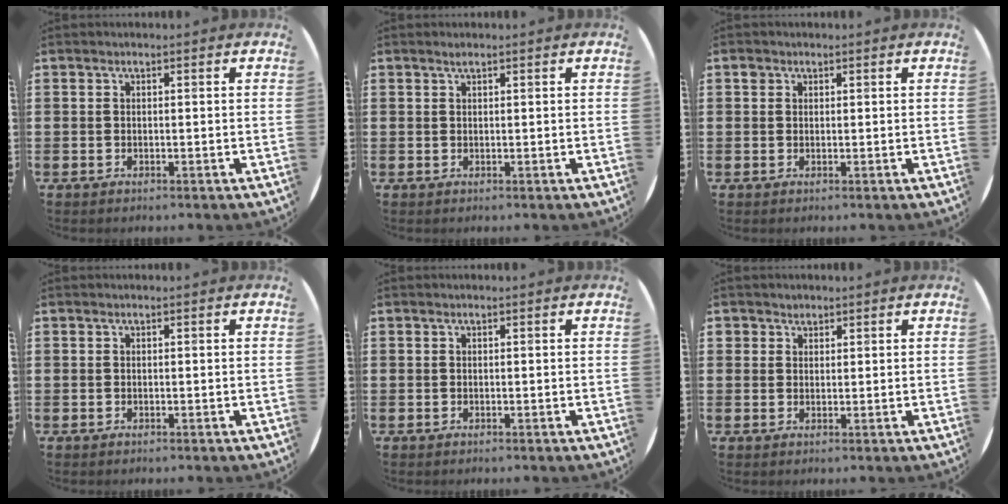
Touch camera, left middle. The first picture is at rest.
{"total": 0.5, "force": [0.5, 0.0, 0.2], "torque": [-0.004, 0.001, 0.009]}
{"total": 0.8, "force": [0.5, 0.7, 0.1], "torque": [0.006, 0.000, 0.008]}
{"total": 0.0}
{"total": 0.0}
{"total": 1.6, "force": [1.3, 0.9, -0.1], "torque": [0.008, -0.001, 0.024]}